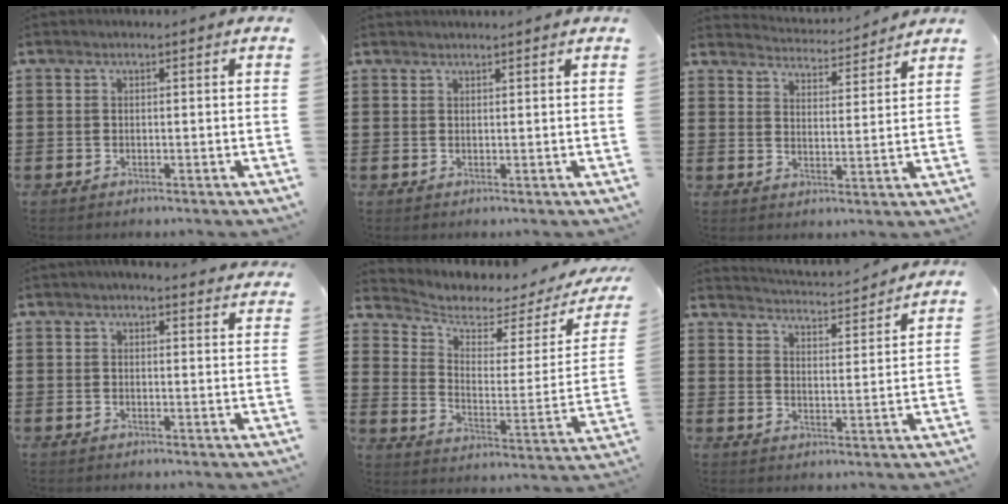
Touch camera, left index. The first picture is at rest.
{"total": 1.1, "force": [1.0, -0.3, 0.2], "torque": [-0.003, -0.005, 0.021]}
{"total": 4.0, "force": [4.0, -0.5, 0.2], "torque": [-0.023, -0.030, 0.069]}
{"total": 2.2, "force": [2.2, 0.1, 0.5], "torque": [-0.015, -0.005, 0.042]}
{"total": 3.5, "force": [2.9, 1.3, 1.4], "torque": [-0.053, -0.025, 0.045]}
{"total": 3.5, "force": [3.4, -0.7, 0.3], "torque": [-0.025, -0.032, 0.056]}